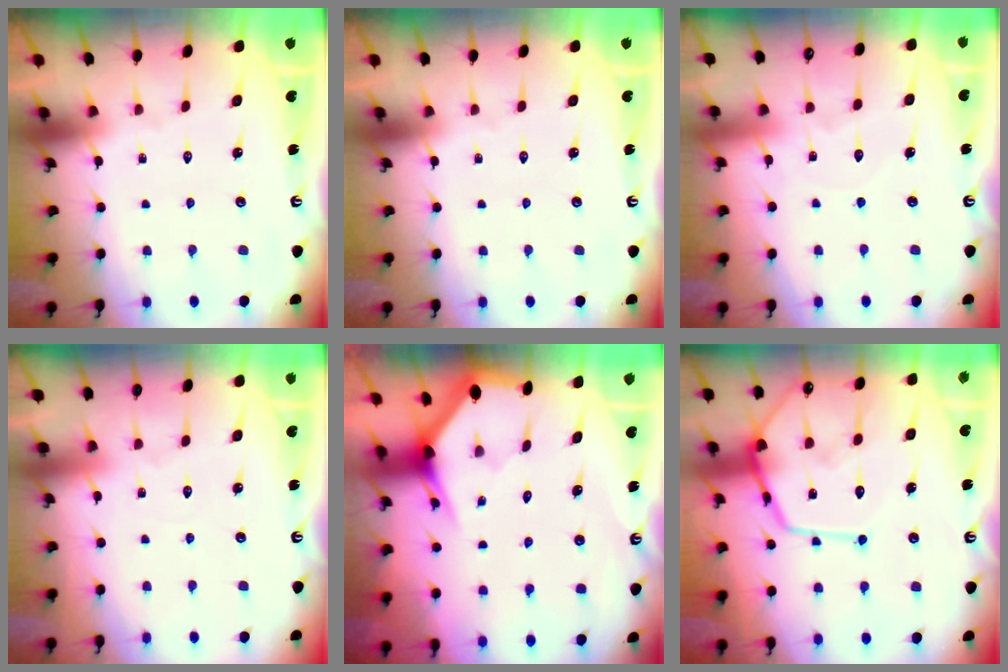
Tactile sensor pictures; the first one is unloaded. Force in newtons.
{"total": 0.0}
{"total": 6.3, "press": 6.3, "slide": 0.4}
{"total": 2.6, "press": 2.6, "slide": 0.3}
{"total": 3.1, "press": 3.1, "slide": 0.1}
{"total": 14.8, "press": 14.7, "slide": 1.4}